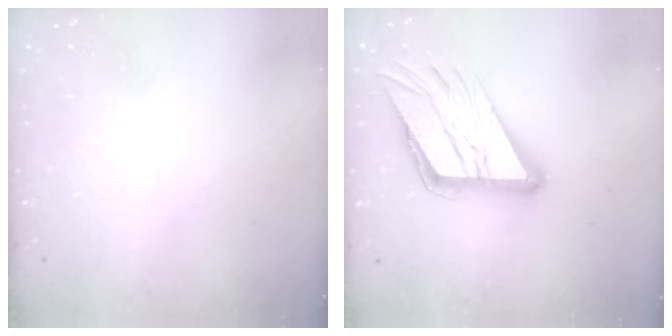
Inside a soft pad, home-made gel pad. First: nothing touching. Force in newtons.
{"total": 21.5, "press": 21.3, "slide": 2.9}